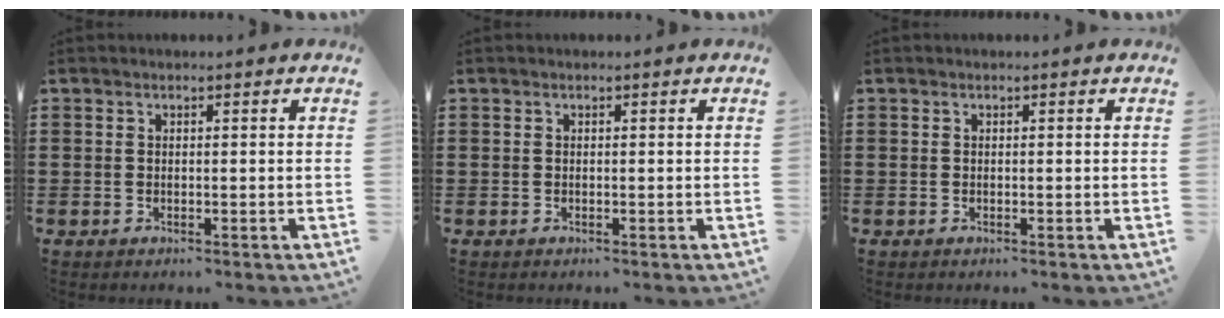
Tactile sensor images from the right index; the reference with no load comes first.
{"total": 0.0}
{"total": 0.0}